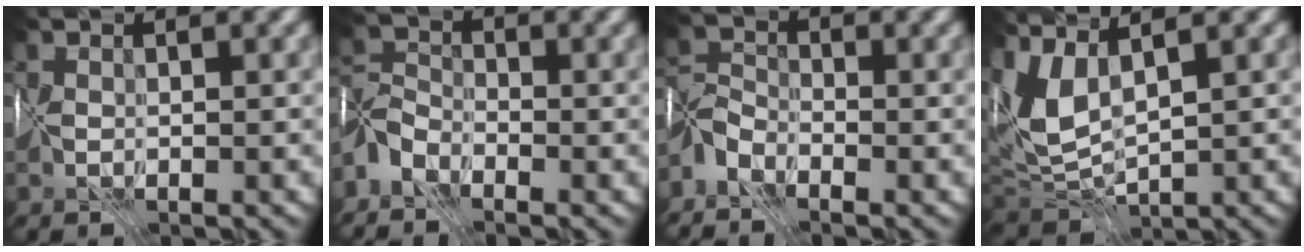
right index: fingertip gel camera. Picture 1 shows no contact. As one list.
[{"total": 2.6, "force": [-2.5, 0.6, 0.3], "torque": [-0.012, 0.008, -0.066]}, {"total": 2.3, "force": [-2.3, 0.3, 0.1], "torque": [-0.008, 0.007, -0.060]}, {"total": 4.2, "force": [2.5, 1.1, 3.1], "torque": [-0.090, 0.007, 0.053]}]